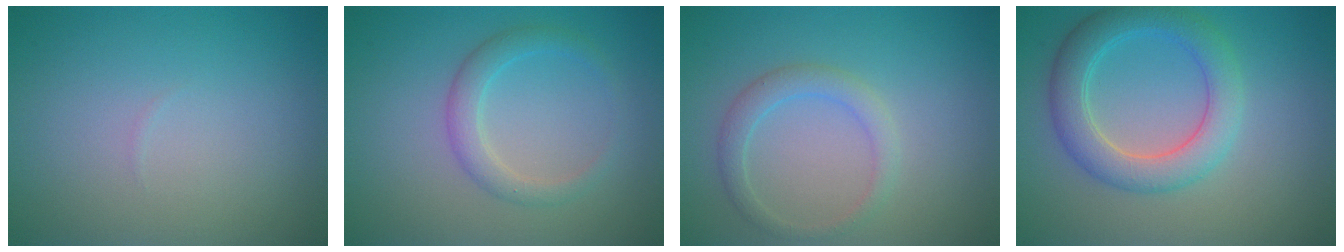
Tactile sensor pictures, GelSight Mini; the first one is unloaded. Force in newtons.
{"total": 2.4, "press": 2.3, "slide": 0.2}
{"total": 2.1, "press": 2.1, "slide": 0.1}
{"total": 4.8, "press": 4.8, "slide": 0.3}